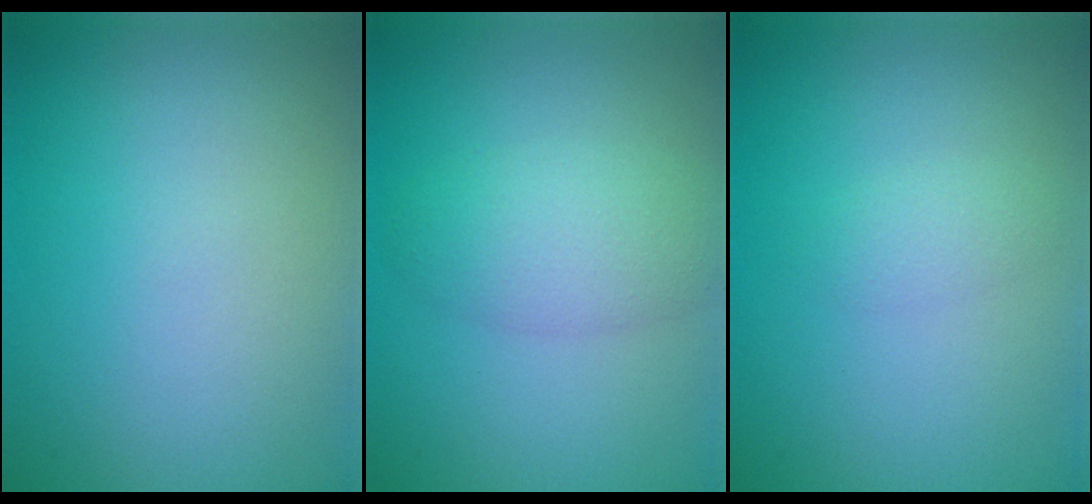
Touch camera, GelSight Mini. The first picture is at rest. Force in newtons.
{"total": 3.6, "press": 3.6, "slide": 0.1}
{"total": 1.3, "press": 1.3, "slide": 0.0}